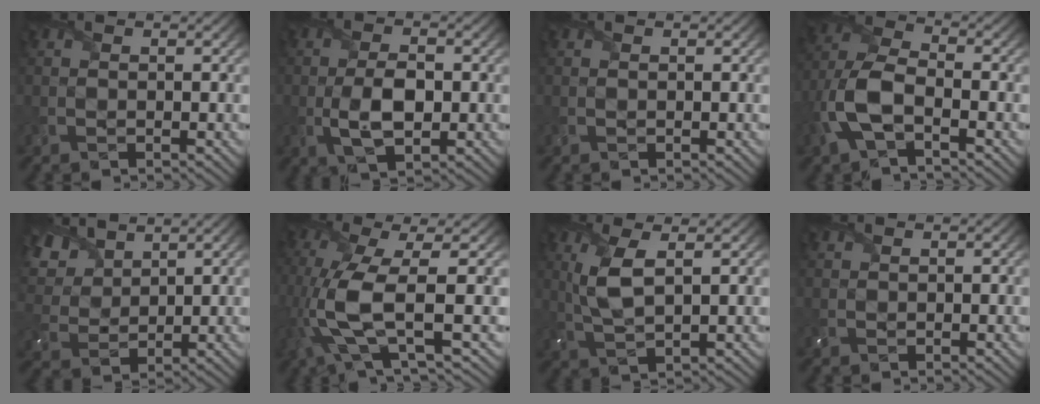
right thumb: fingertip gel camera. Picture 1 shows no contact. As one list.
[{"total": 5.4, "force": [-0.8, 2.9, 4.6], "torque": [-0.096, -0.006, -0.016]}, {"total": 0.0}, {"total": 8.0, "force": [-3.1, 3.9, 6.2], "torque": [-0.154, 0.004, -0.077]}, {"total": 8.0, "force": [5.1, 4.4, 4.2], "torque": [-0.135, 0.012, 0.100]}, {"total": 9.4, "force": [-1.2, 2.5, 9.0], "torque": [-0.200, -0.001, -0.032]}, {"total": 5.3, "force": [1.7, 1.7, 4.8], "torque": [-0.117, -0.001, 0.038]}, {"total": 0.5, "force": [0.5, 0.1, 0.1], "torque": [-0.007, 0.002, 0.014]}]